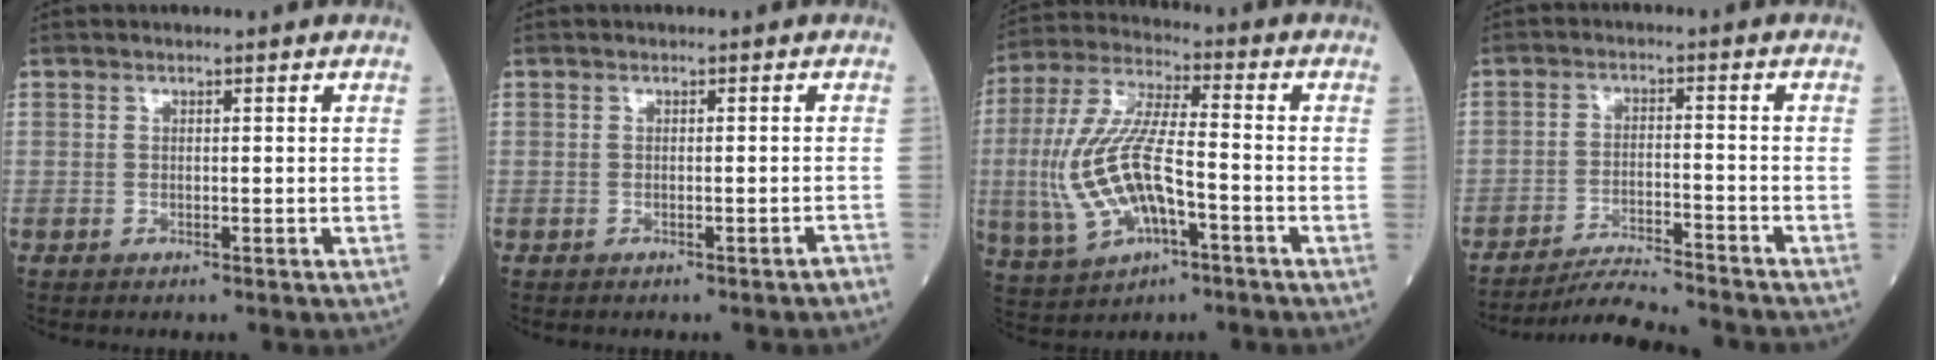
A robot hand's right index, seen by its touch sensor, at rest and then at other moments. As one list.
[{"total": 0.7, "force": [-0.6, 0.0, 0.5], "torque": [-0.012, 0.005, -0.007]}, {"total": 14.4, "force": [-3.3, 4.5, 13.2], "torque": [-0.295, 0.002, -0.056]}, {"total": 10.3, "force": [-9.9, -0.6, 3.0], "torque": [-0.043, -0.015, -0.162]}]